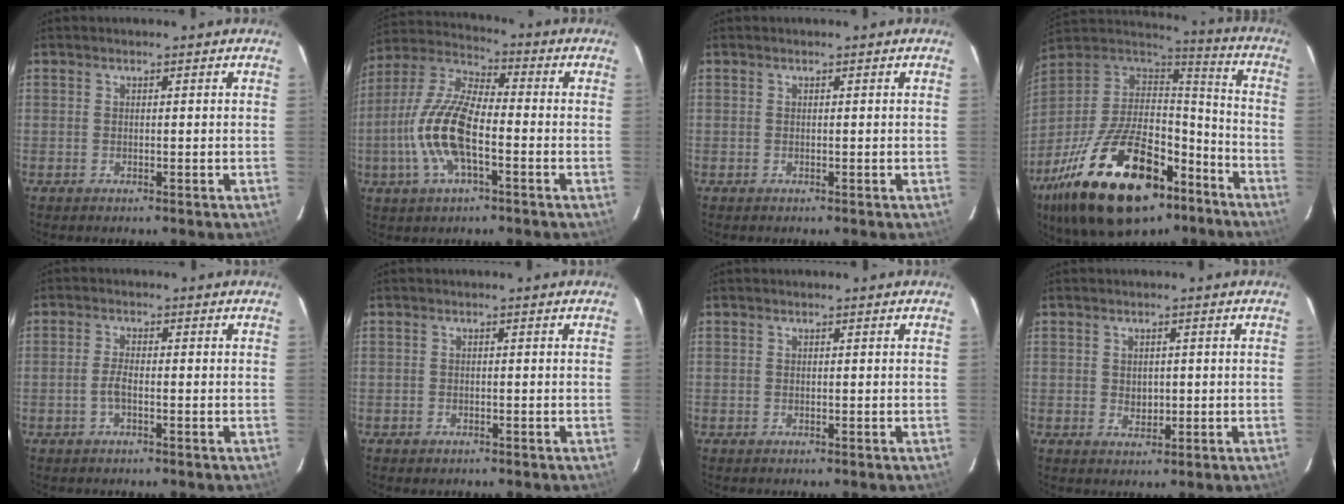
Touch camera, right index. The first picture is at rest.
{"total": 14.5, "force": [-3.8, 5.4, 12.9], "torque": [-0.272, 0.002, -0.080]}
{"total": 0.0}
{"total": 32.0, "force": [-18.8, 15.0, 21.1], "torque": [-0.401, -0.011, -0.290]}
{"total": 2.6, "force": [-1.0, 0.8, 2.2], "torque": [-0.049, 0.002, -0.020]}
{"total": 1.2, "force": [-0.7, 0.9, 0.2], "torque": [-0.006, 0.001, -0.009]}
{"total": 0.0}
{"total": 2.7, "force": [-0.1, 2.1, 1.6], "torque": [-0.023, 0.001, 0.003]}